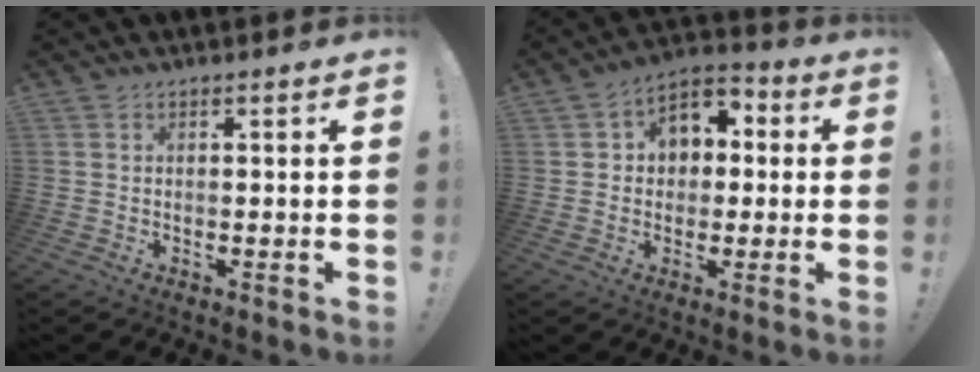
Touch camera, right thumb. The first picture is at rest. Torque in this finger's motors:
{"motor_torque": [-0.16, 0.56, 0.16, 0.07, 0.25]}